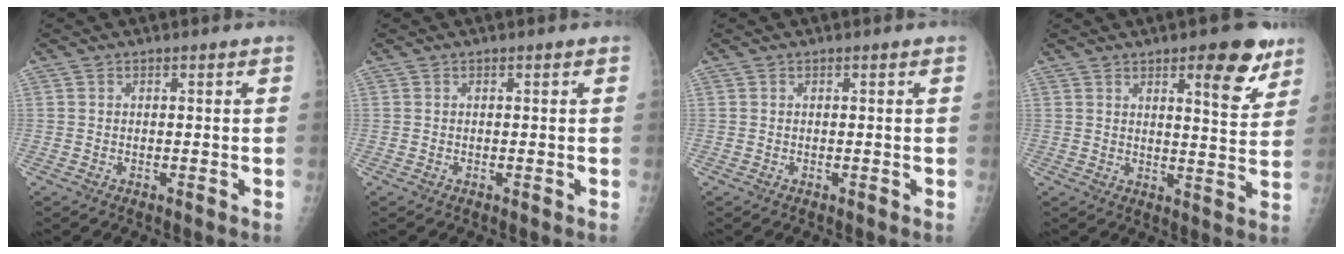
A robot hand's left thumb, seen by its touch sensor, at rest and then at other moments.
{"total": 0.0}
{"total": 0.0}
{"total": 10.4, "force": [6.0, 3.1, 7.9], "torque": [-0.079, -0.033, 0.078]}